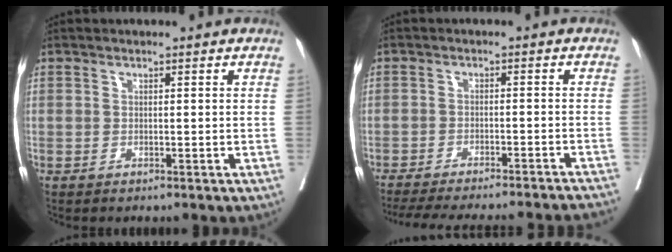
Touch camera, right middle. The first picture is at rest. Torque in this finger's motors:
{"motor_torque": [1.02, -1.12, 0.08, 0.06]}